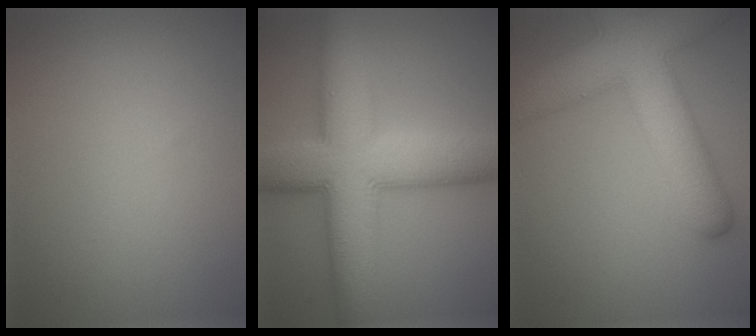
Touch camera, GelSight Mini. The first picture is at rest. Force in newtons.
{"total": 11.7, "press": 11.7, "slide": 0.0}
{"total": 9.6, "press": 9.6, "slide": 0.6}